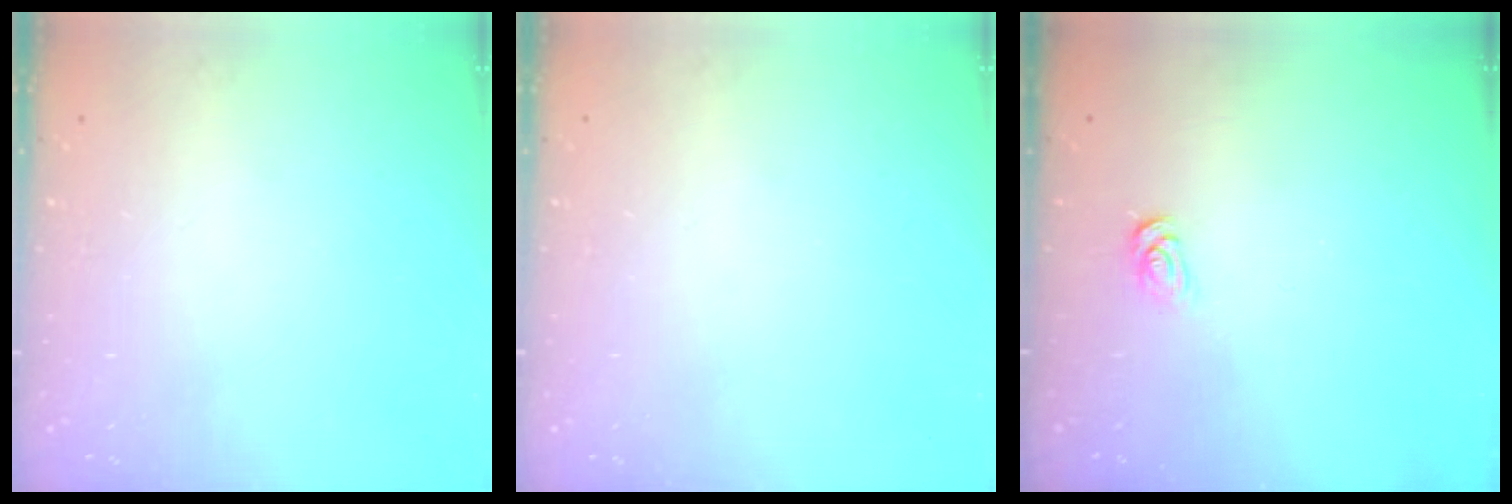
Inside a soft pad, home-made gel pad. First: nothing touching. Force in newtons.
{"total": 0.0}
{"total": 2.5, "press": 2.4, "slide": 0.3}